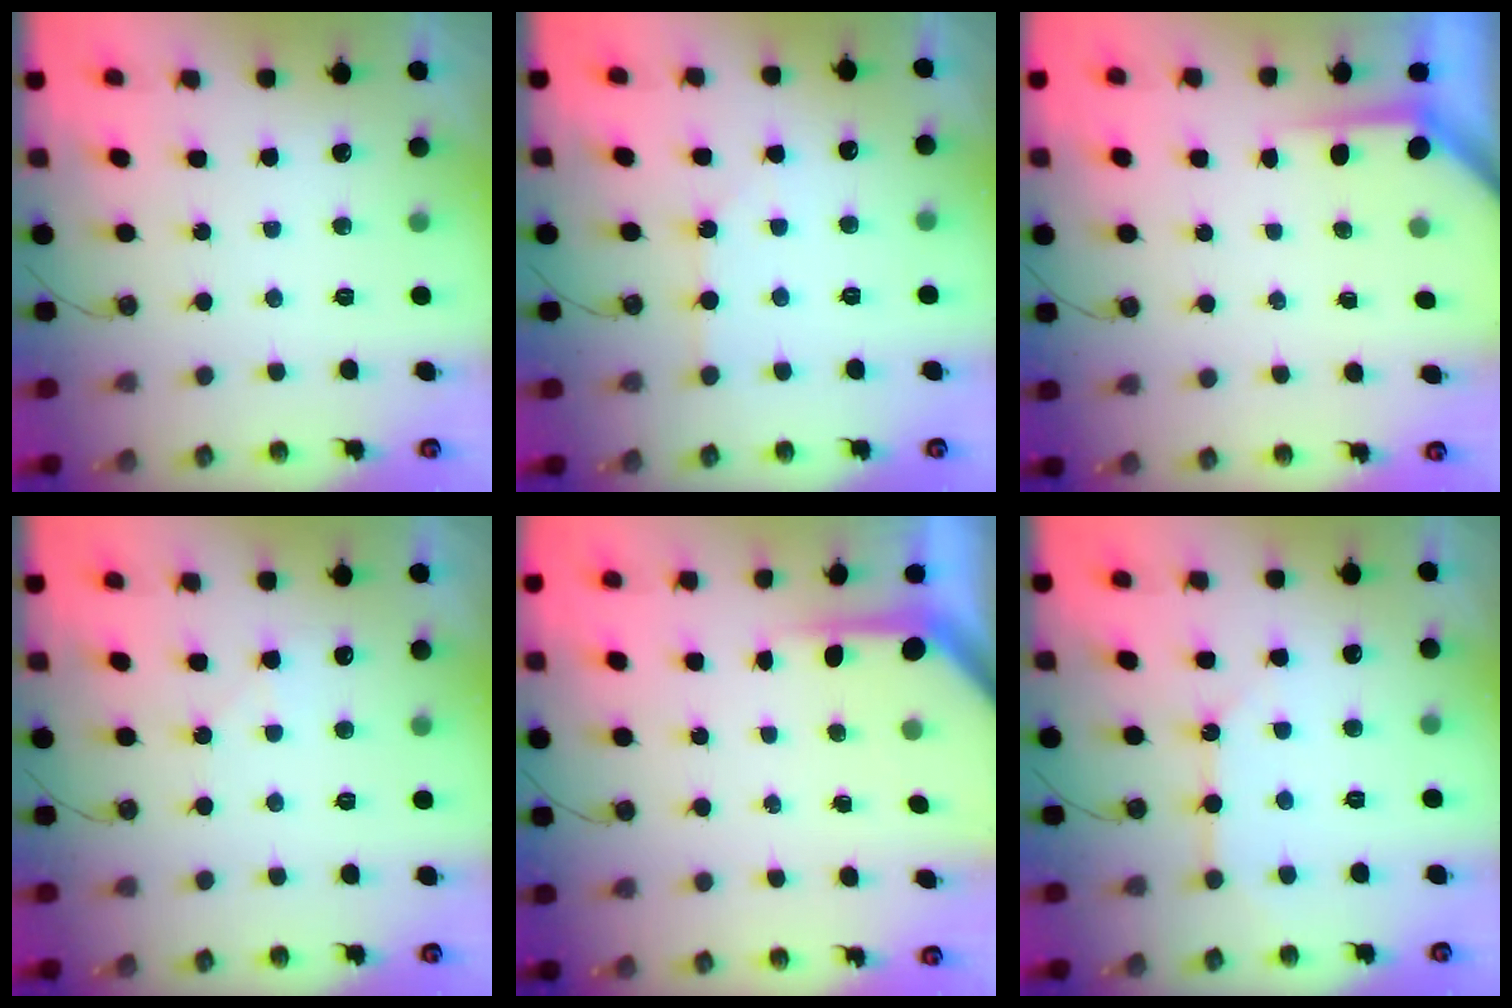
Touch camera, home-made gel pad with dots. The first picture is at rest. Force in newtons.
{"total": 3.8, "press": 3.8, "slide": 0.6}
{"total": 3.5, "press": 3.5, "slide": 0.4}
{"total": 5.7, "press": 5.7, "slide": 0.8}
{"total": 3.8, "press": 3.8, "slide": 0.3}
{"total": 5.6, "press": 5.6, "slide": 0.5}